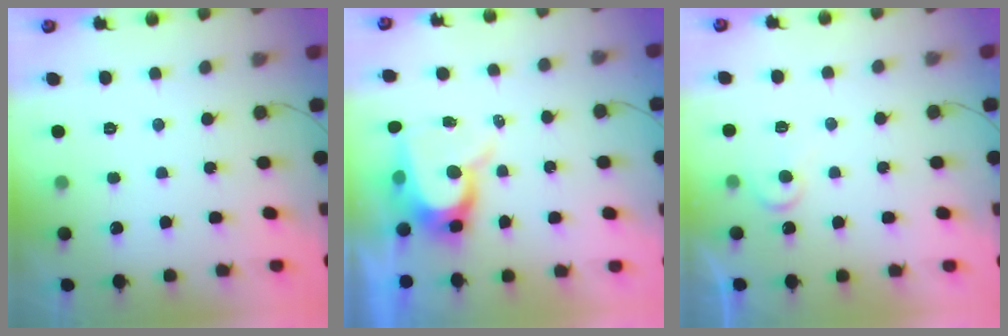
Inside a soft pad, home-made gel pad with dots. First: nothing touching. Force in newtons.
{"total": 8.4, "press": 8.3, "slide": 0.8}
{"total": 5.3, "press": 5.3, "slide": 0.4}